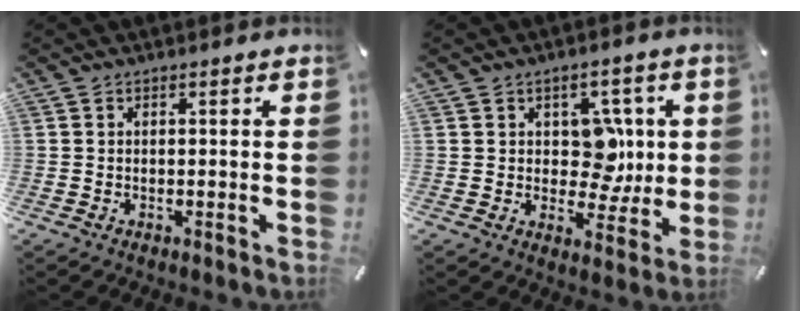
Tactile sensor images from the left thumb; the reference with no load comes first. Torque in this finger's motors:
{"motor_torque": [1.07, 1.42, 0.28, -0.49, 0.14]}